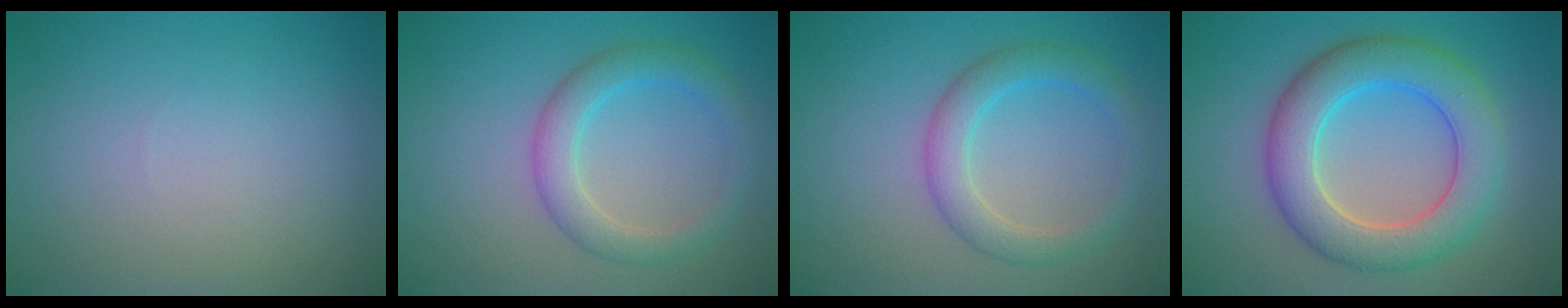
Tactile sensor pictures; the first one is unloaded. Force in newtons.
{"total": 3.5, "press": 3.5, "slide": 0.1}
{"total": 3.5, "press": 3.5, "slide": 0.1}
{"total": 7.4, "press": 7.4, "slide": 0.4}